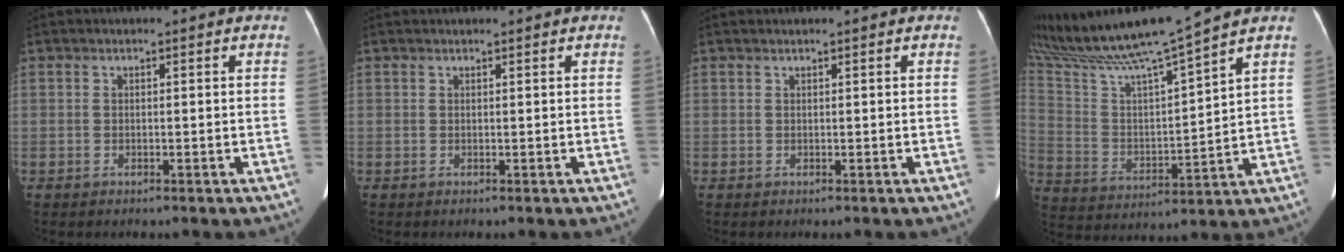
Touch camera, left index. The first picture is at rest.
{"total": 1.3, "force": [1.2, 0.1, 0.3], "torque": [-0.005, 0.020, 0.020]}
{"total": 0.6, "force": [0.6, 0.0, 0.2], "torque": [-0.008, 0.014, 0.014]}
{"total": 16.4, "force": [14.5, -2.0, 7.3], "torque": [-0.151, -0.014, 0.266]}